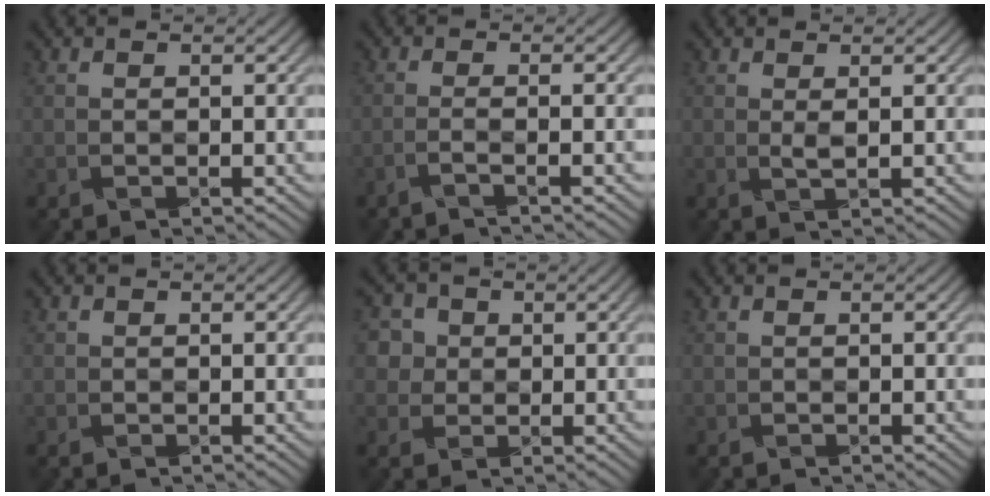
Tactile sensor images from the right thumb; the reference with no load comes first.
{"total": 1.6, "force": [-1.2, 0.1, 1.1], "torque": [-0.006, 0.007, -0.040]}
{"total": 0.9, "force": [0.5, 0.1, 0.7], "torque": [-0.017, 0.002, 0.012]}
{"total": 0.0}
{"total": 5.2, "force": [2.3, 4.6, 1.2], "torque": [-0.040, 0.009, 0.031]}
{"total": 0.0}